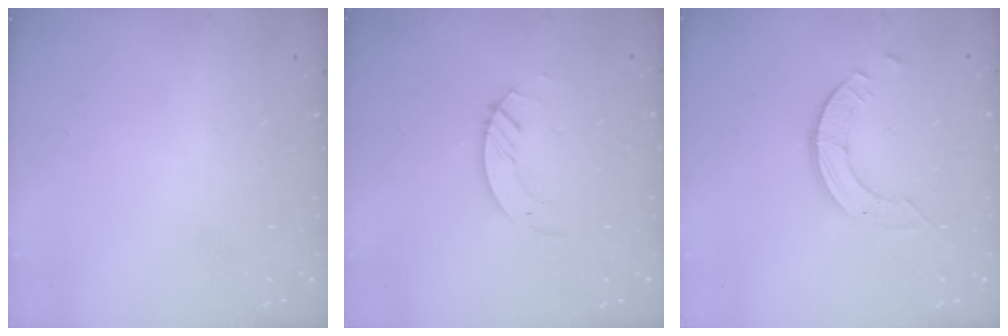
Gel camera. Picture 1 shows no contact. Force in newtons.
{"total": 2.8, "press": 2.8, "slide": 0.3}
{"total": 3.7, "press": 3.6, "slide": 0.4}